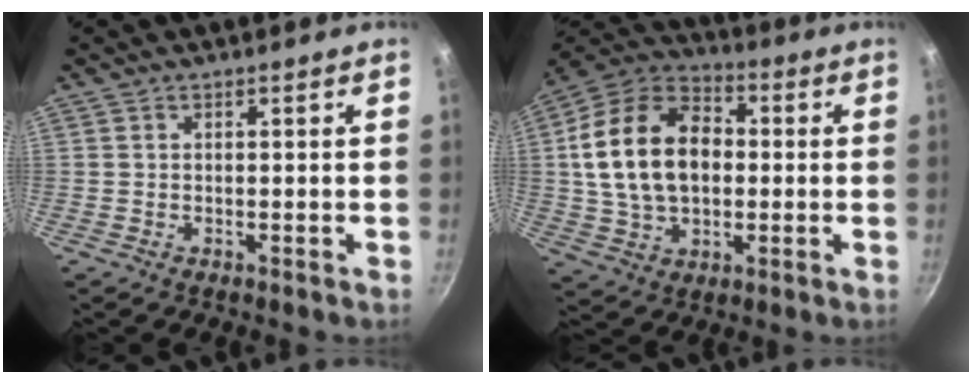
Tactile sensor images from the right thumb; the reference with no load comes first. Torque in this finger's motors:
{"motor_torque": [-0.04, 0.77, 0.76, -0.15, 0.35]}